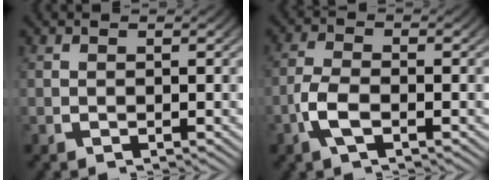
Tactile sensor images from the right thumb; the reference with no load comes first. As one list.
[{"total": 3.5, "force": [-1.8, 1.8, 2.4], "torque": [-0.075, -0.010, -0.033]}]